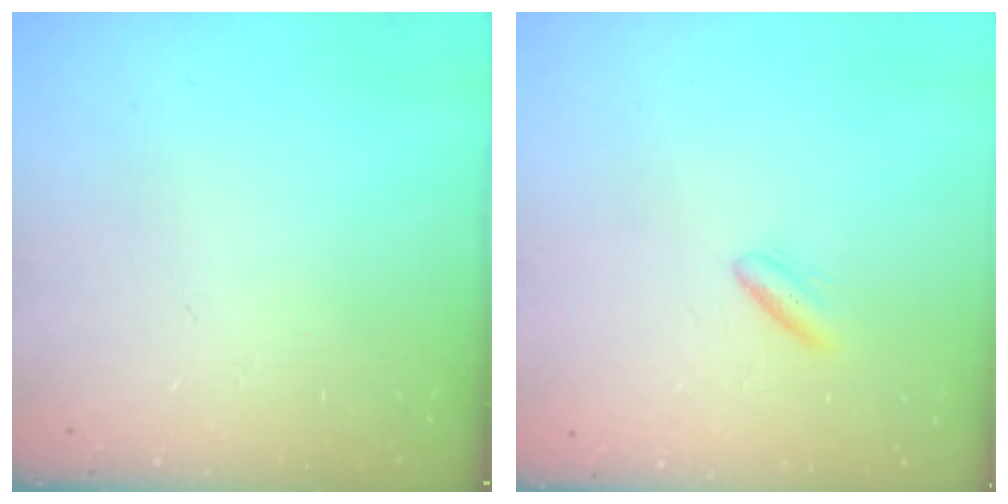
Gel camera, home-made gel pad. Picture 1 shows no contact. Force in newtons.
{"total": 3.2, "press": 2.9, "slide": 1.4}